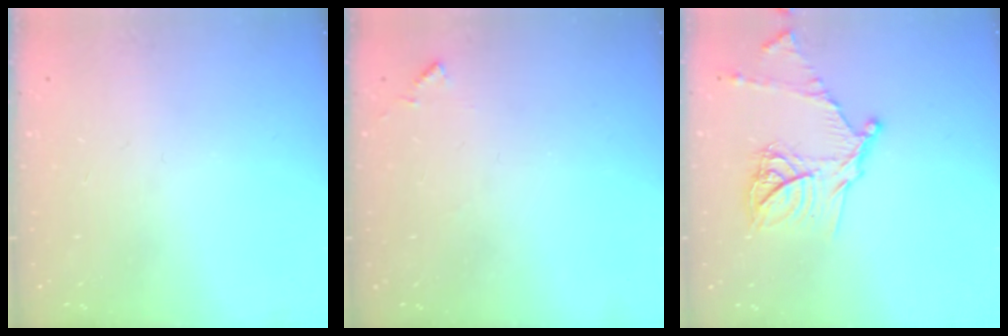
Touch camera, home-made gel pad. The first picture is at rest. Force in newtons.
{"total": 5.8, "press": 5.7, "slide": 0.7}
{"total": 15.4, "press": 15.4, "slide": 1.1}